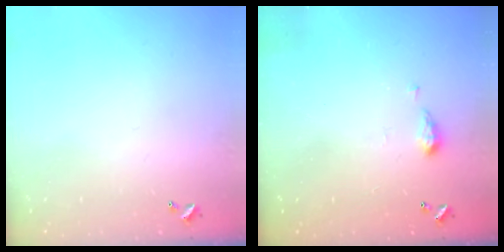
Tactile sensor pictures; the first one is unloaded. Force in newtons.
{"total": 3.1, "press": 3.1, "slide": 0.6}